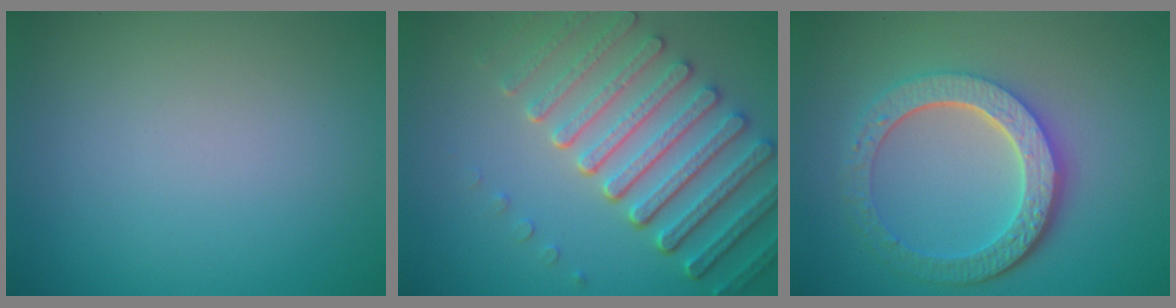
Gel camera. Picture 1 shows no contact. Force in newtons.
{"total": 7.3, "press": 5.5, "slide": 4.7}
{"total": 6.2, "press": 4.6, "slide": 4.2}